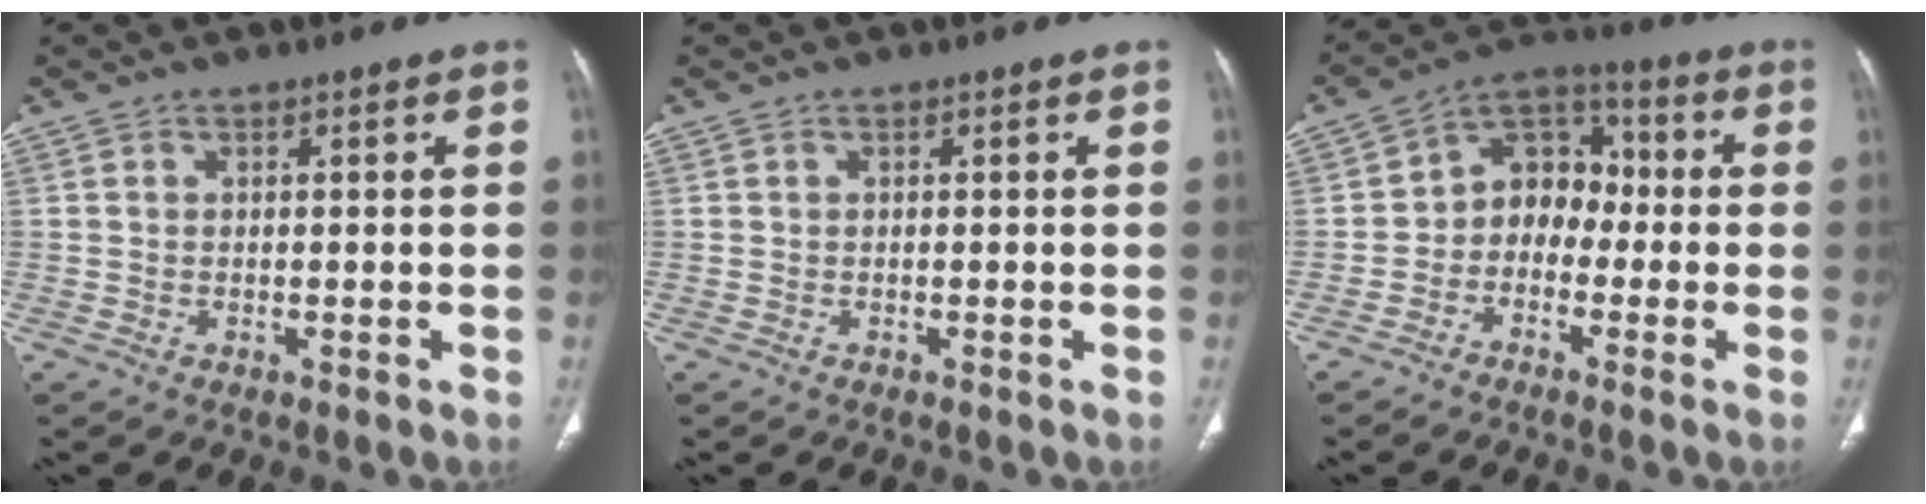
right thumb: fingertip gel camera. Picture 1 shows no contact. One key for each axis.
{"total": 0.0}
{"total": 9.2, "fx": -1.6, "fy": 7.4, "fz": 5.2, "tx": -0.046, "ty": 0.043, "tz": -0.048}